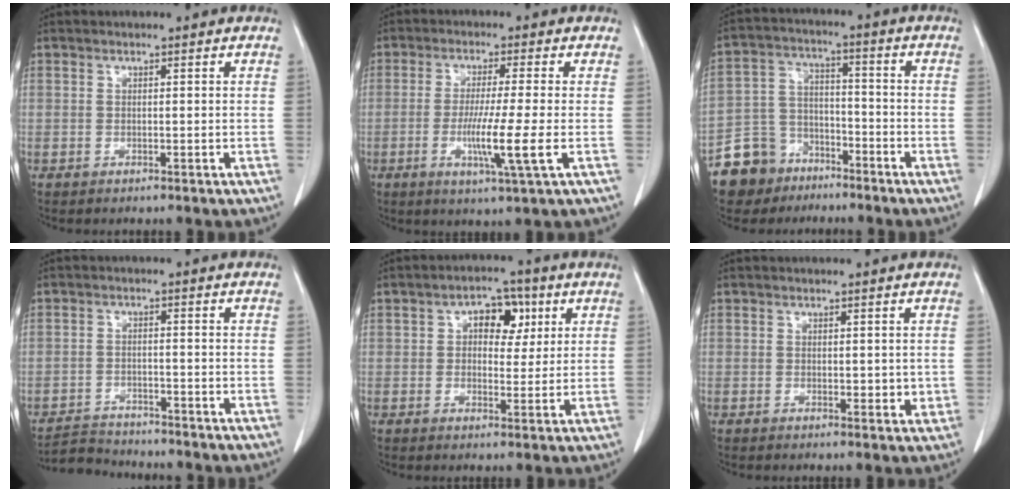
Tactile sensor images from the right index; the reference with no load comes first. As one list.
[{"total": 8.2, "force": [-2.0, -0.9, 7.8], "torque": [-0.145, -0.025, -0.039]}, {"total": 9.6, "force": [-6.9, 6.6, 1.3], "torque": [-0.038, 0.023, -0.127]}, {"total": 4.3, "force": [-4.3, 0.3, -0.4], "torque": [0.006, -0.011, -0.077]}, {"total": 6.3, "force": [2.0, 3.7, 4.7], "torque": [-0.062, 0.017, 0.028]}, {"total": 2.7, "force": [0.0, 1.4, 2.3], "torque": [-0.023, -0.003, -0.001]}]